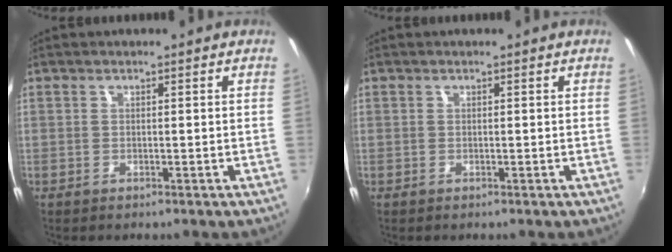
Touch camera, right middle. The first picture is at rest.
{"total": 0.0}